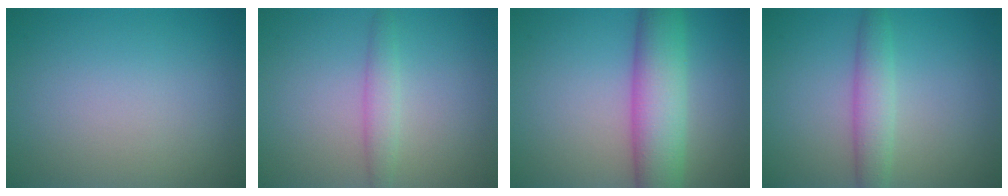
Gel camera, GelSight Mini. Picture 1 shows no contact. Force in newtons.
{"total": 1.9, "press": 1.9, "slide": 0.0}
{"total": 7.3, "press": 7.2, "slide": 0.5}
{"total": 3.0, "press": 3.0, "slide": 0.1}